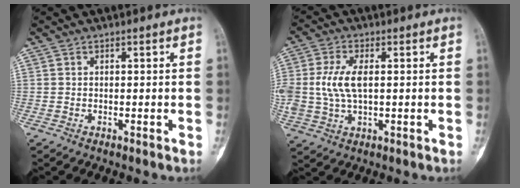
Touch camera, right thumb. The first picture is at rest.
{"total": 8.1, "force": [0.7, 4.3, 6.9], "torque": [-0.156, 0.003, 0.018]}